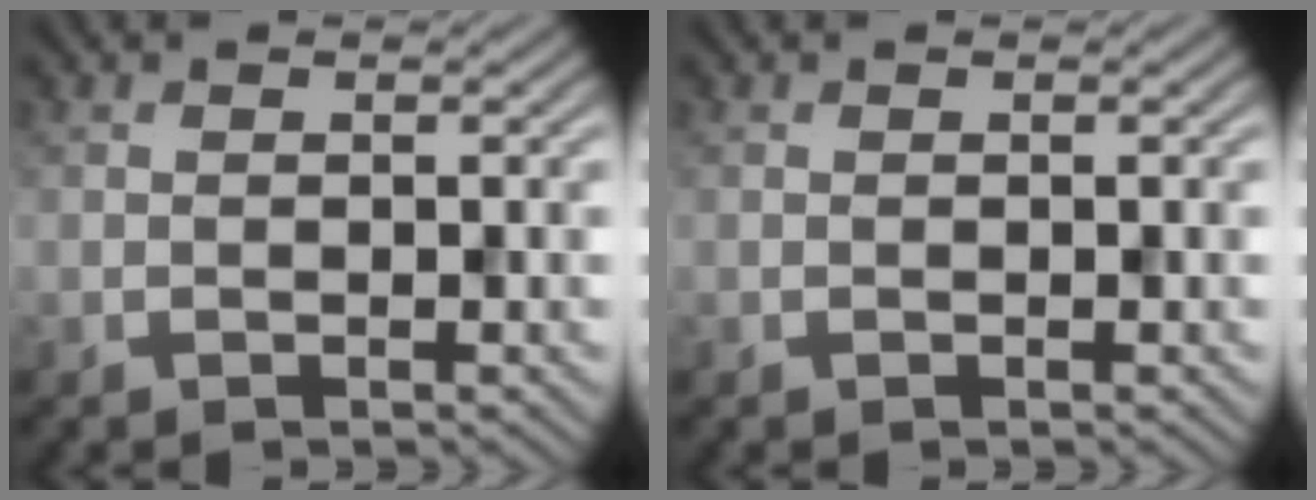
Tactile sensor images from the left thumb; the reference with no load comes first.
{"total": 0.0}